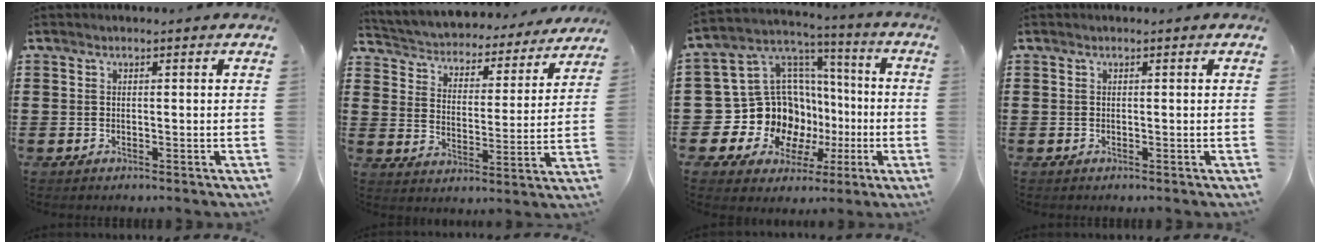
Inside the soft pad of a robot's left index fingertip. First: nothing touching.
{"total": 3.1, "force": [3.1, 0.6, 0.0], "torque": [-0.022, -0.032, 0.042]}
{"total": 14.0, "force": [-2.6, 12.9, 4.7], "torque": [-0.129, -0.024, -0.018]}
{"total": 0.0}